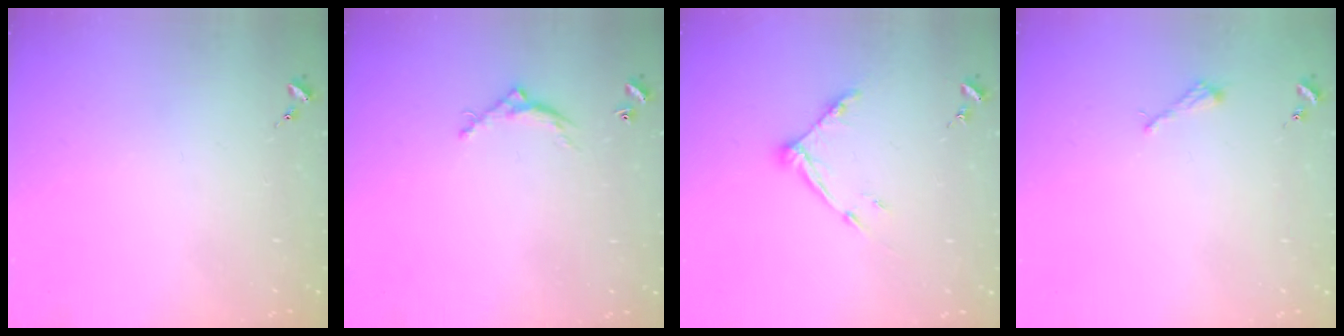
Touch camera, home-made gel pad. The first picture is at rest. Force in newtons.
{"total": 6.0, "press": 6.0, "slide": 0.3}
{"total": 9.0, "press": 9.0, "slide": 0.7}
{"total": 2.6, "press": 2.6, "slide": 0.3}